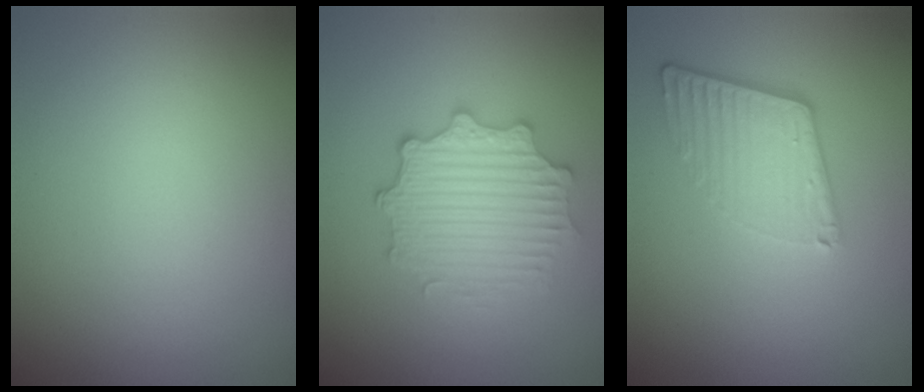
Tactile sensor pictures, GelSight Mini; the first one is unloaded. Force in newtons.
{"total": 4.4, "press": 3.6, "slide": 2.6}
{"total": 4.1, "press": 2.9, "slide": 2.8}